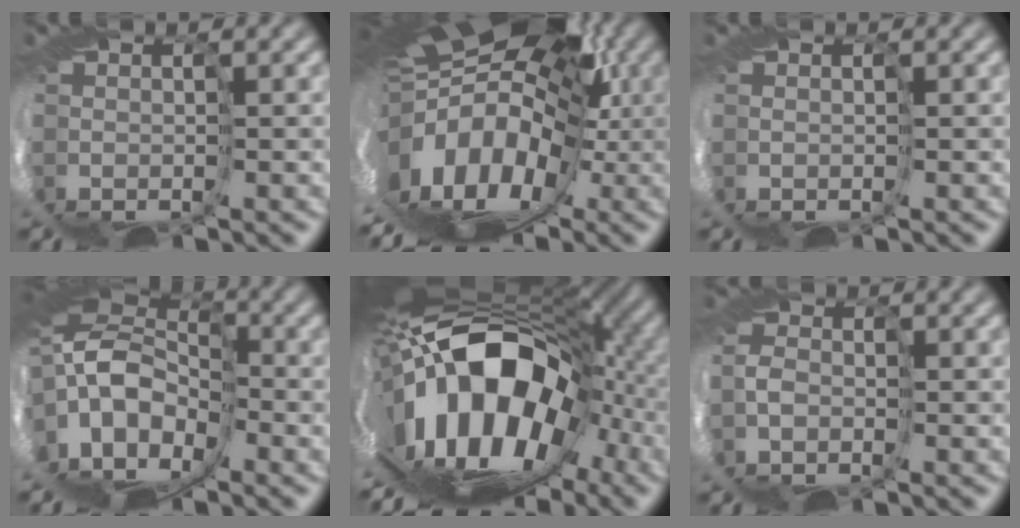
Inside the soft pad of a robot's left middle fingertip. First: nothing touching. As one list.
[{"total": 14.4, "force": [1.6, 8.6, 11.4], "torque": [-0.160, 0.034, -0.008]}, {"total": 0.0}, {"total": 8.8, "force": [2.0, 5.4, 6.6], "torque": [-0.131, 0.005, 0.038]}, {"total": 14.3, "force": [0.7, 7.1, 12.4], "torque": [-0.200, 0.016, -0.009]}, {"total": 1.8, "force": [-0.7, 1.5, 0.8], "torque": [-0.028, 0.004, -0.016]}]